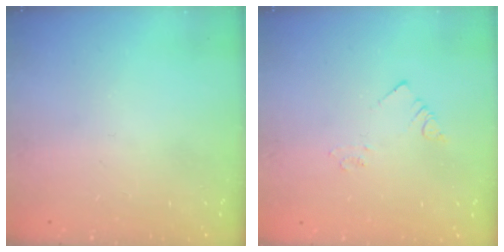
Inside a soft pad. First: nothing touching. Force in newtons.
{"total": 2.0, "press": 2.0, "slide": 0.4}